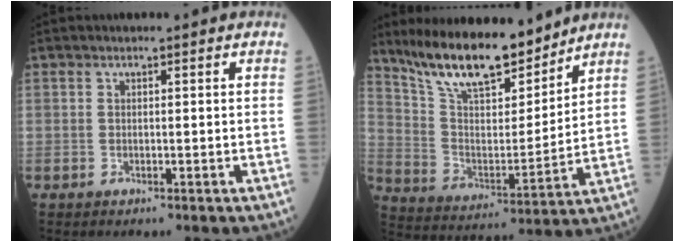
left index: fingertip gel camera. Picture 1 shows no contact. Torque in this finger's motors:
{"motor_torque": [0.34, -0.28, 0.38, 0.07]}